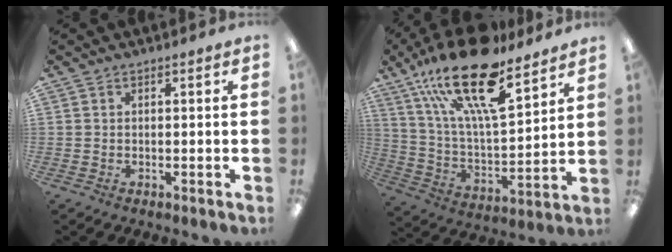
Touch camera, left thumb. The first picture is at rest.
{"total": 24.3, "force": [16.2, 8.2, 16.2], "torque": [-0.291, -0.092, 0.277]}